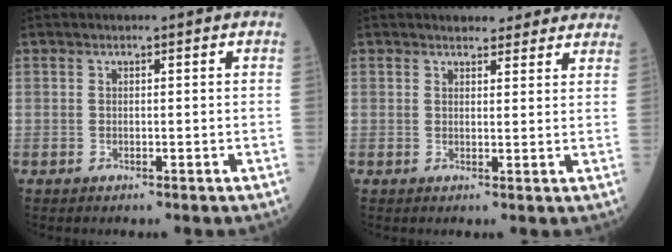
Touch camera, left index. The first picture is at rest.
{"total": 6.9, "force": [6.4, 2.3, 1.4], "torque": [0.001, 0.008, 0.062]}